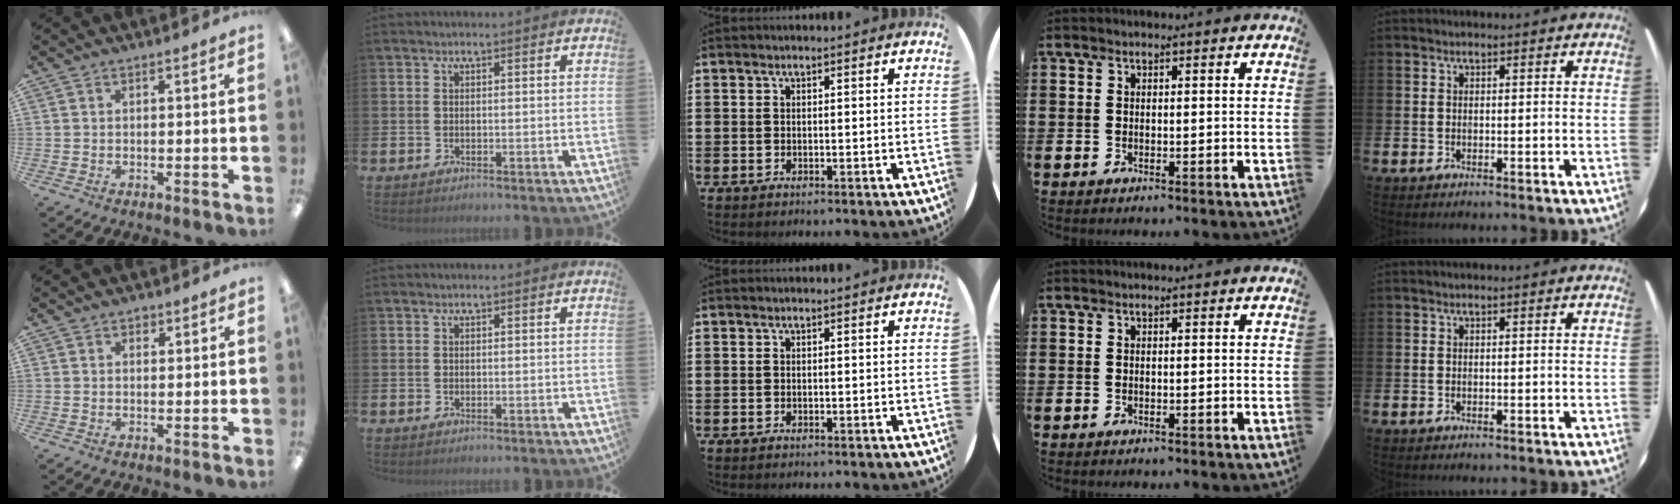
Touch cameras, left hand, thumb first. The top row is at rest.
{"thumb": {"total": 1.1, "force": [0.8, 0.7, 0.4], "torque": [0.000, -0.001, 0.012]}}